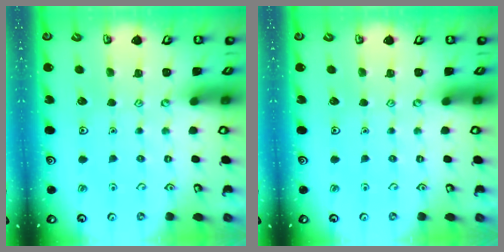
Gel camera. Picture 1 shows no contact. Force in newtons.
{"total": 0.0}